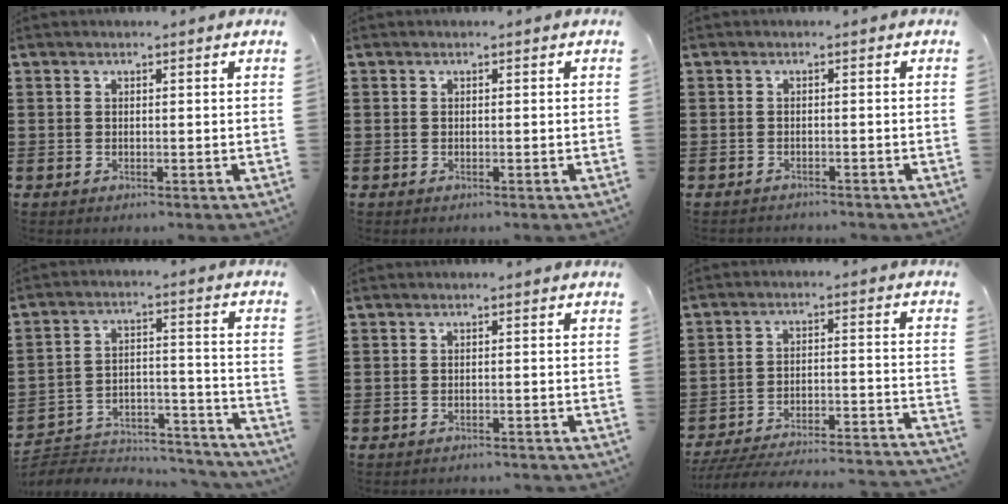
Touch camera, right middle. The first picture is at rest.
{"total": 0.0}
{"total": 1.0, "force": [-1.0, 0.0, -0.1], "torque": [-0.002, 0.000, -0.020]}
{"total": 4.6, "force": [-4.4, 1.2, 0.6], "torque": [-0.012, 0.004, -0.091]}
{"total": 1.1, "force": [-1.1, -0.1, 0.1], "torque": [-0.005, 0.002, -0.023]}
{"total": 4.7, "force": [-4.3, 0.2, 1.8], "torque": [-0.045, -0.017, -0.094]}